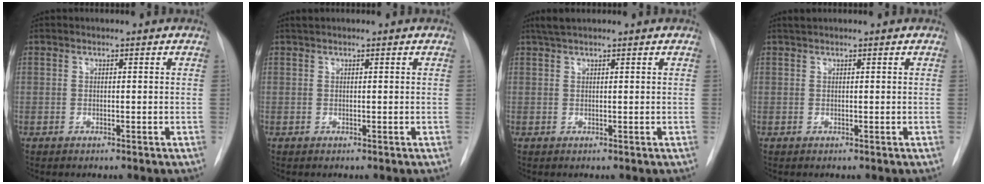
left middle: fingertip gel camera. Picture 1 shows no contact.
{"total": 0.5, "force": [0.5, -0.1, 0.2], "torque": [-0.010, 0.009, 0.012]}
{"total": 2.3, "force": [1.9, 0.2, 1.2], "torque": [-0.027, 0.014, 0.036]}
{"total": 0.7, "force": [0.6, 0.0, 0.2], "torque": [-0.009, 0.008, 0.015]}